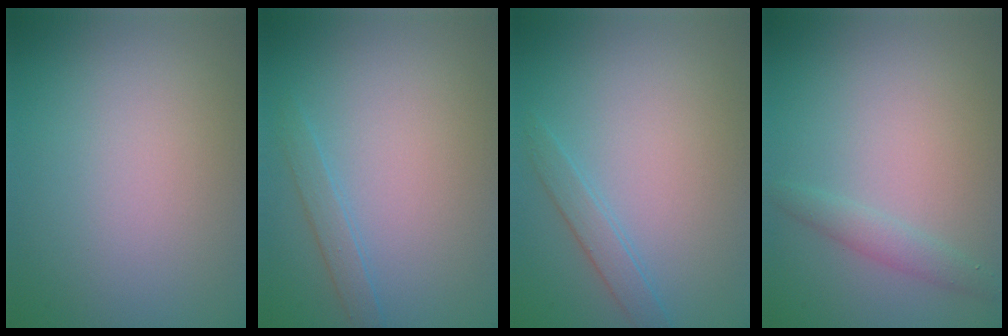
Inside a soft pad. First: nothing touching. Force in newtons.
{"total": 1.3, "press": 1.3, "slide": 0.1}
{"total": 1.6, "press": 1.6, "slide": 0.0}
{"total": 1.5, "press": 1.5, "slide": 0.0}